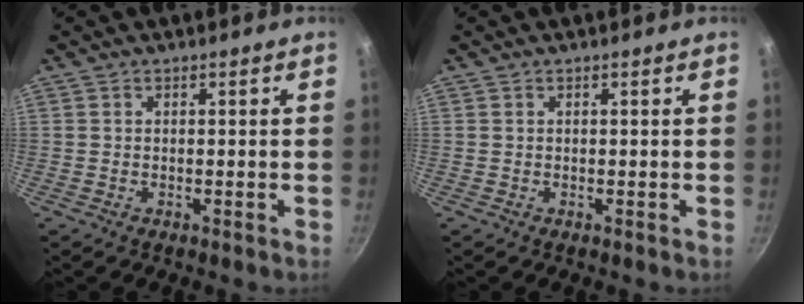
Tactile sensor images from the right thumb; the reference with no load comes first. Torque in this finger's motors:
{"motor_torque": [-0.01, 0.01, 0.00, 0.00, 0.00]}